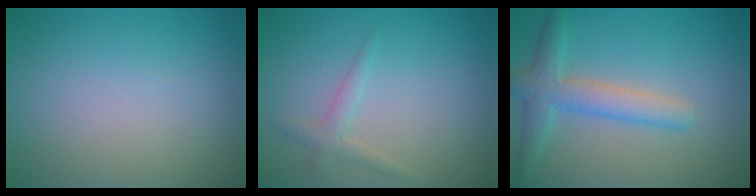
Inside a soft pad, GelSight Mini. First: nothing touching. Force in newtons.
{"total": 1.5, "press": 1.5, "slide": 0.1}
{"total": 3.9, "press": 3.9, "slide": 0.1}